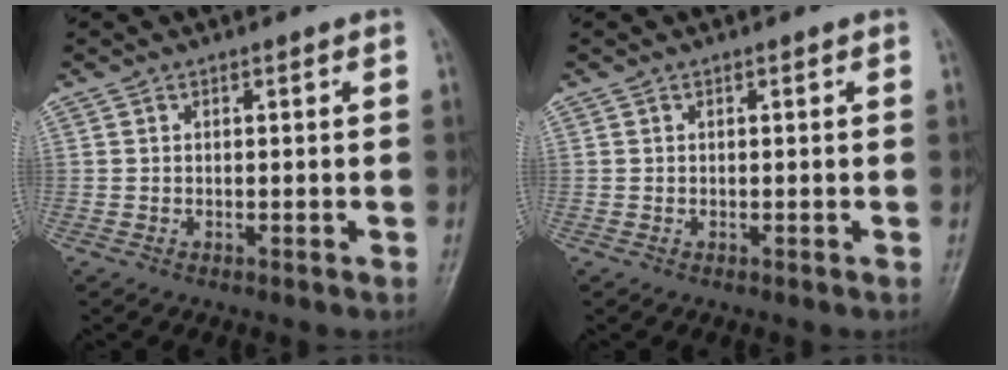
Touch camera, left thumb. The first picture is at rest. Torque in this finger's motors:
{"motor_torque": [-0.05, -0.02, -0.08, -0.05, 0.00]}